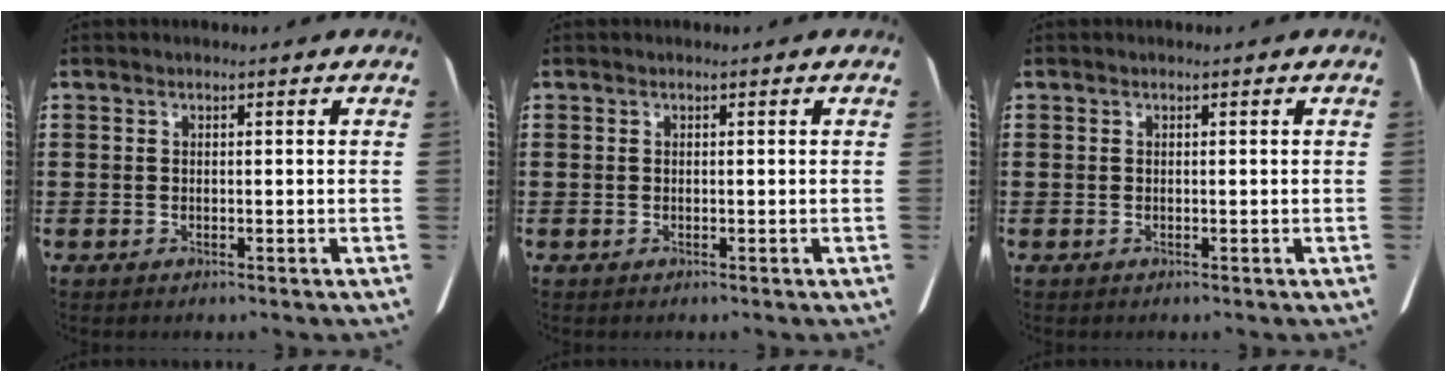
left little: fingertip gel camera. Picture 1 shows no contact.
{"total": 0.0}
{"total": 0.0}